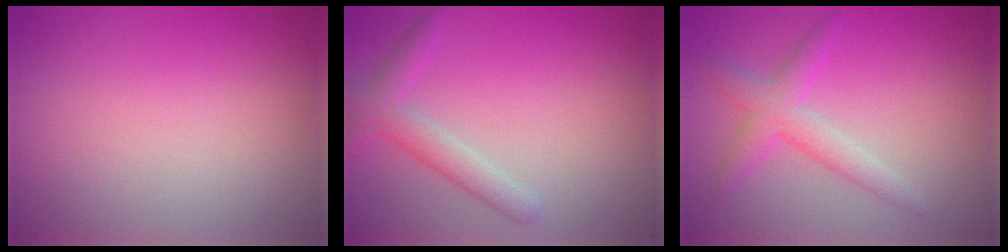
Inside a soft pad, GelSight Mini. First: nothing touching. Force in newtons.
{"total": 2.7, "press": 2.7, "slide": 0.1}
{"total": 3.0, "press": 3.0, "slide": 0.1}